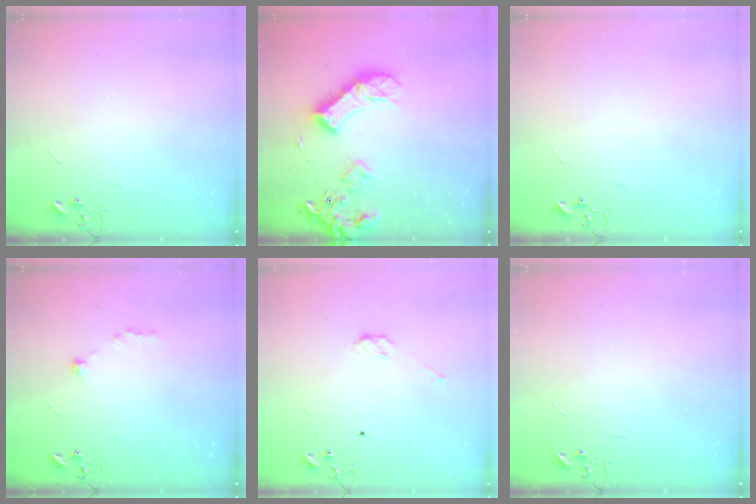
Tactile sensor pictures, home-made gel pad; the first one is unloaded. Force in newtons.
{"total": 15.8, "press": 15.7, "slide": 1.8}
{"total": 0.0}
{"total": 7.2, "press": 7.1, "slide": 1.2}
{"total": 4.0, "press": 4.0, "slide": 0.2}
{"total": 0.0}